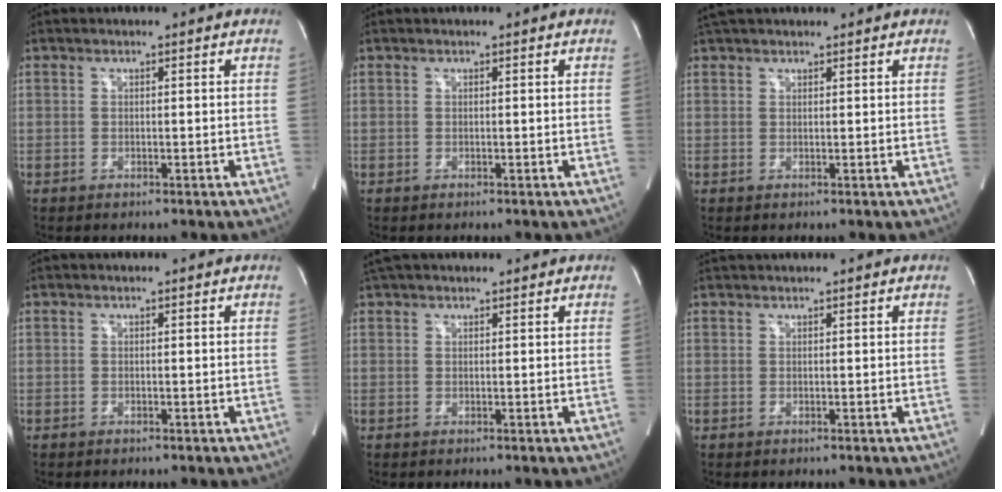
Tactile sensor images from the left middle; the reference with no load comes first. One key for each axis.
{"total": 0.0}
{"total": 5.0, "fx": 4.5, "fy": 1.3, "fz": 2.0, "tx": -0.032, "ty": 0.042, "tz": 0.076}
{"total": 0.0}
{"total": 4.5, "fx": 4.0, "fy": 1.3, "fz": 1.9, "tx": -0.031, "ty": 0.042, "tz": 0.068}
{"total": 2.1, "fx": 2.0, "fy": -0.1, "fz": 0.6, "tx": -0.008, "ty": 0.027, "tz": 0.038}